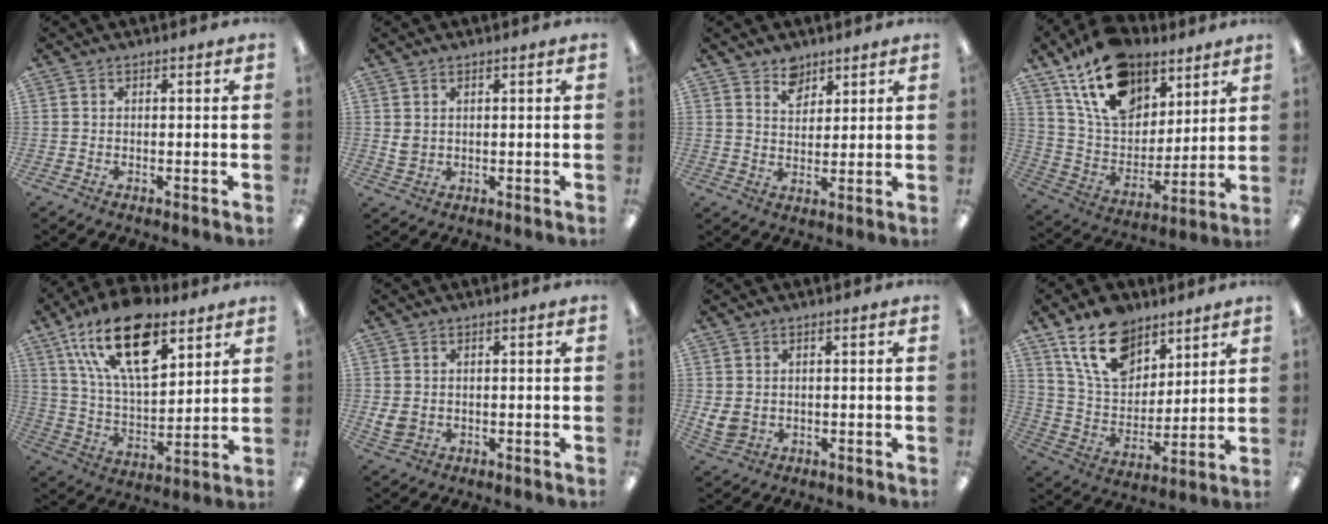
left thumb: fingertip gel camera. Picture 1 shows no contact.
{"total": 2.3, "force": [1.1, 1.8, 1.0], "torque": [-0.014, -0.001, 0.018]}
{"total": 5.6, "force": [4.5, 3.3, 1.1], "torque": [-0.005, -0.026, 0.079]}
{"total": 20.0, "force": [13.0, 11.8, 9.6], "torque": [-0.175, -0.060, 0.239]}
{"total": 22.3, "force": [12.7, 10.5, 15.0], "torque": [-0.278, -0.054, 0.221]}
{"total": 3.6, "force": [0.3, 2.9, 2.1], "torque": [-0.038, 0.000, 0.004]}
{"total": 3.8, "force": [0.9, 3.1, 2.1], "torque": [-0.046, -0.007, 0.014]}
{"total": 17.3, "force": [11.2, 10.4, 8.1], "torque": [-0.148, -0.047, 0.210]}